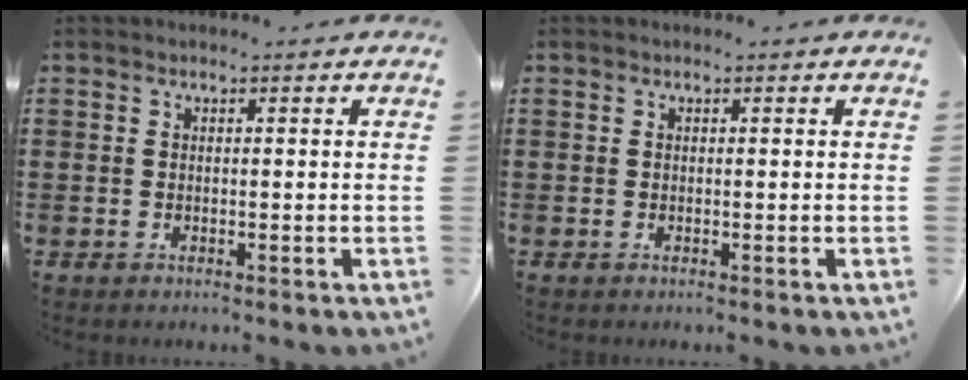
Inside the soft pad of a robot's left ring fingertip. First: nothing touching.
{"total": 0.0}